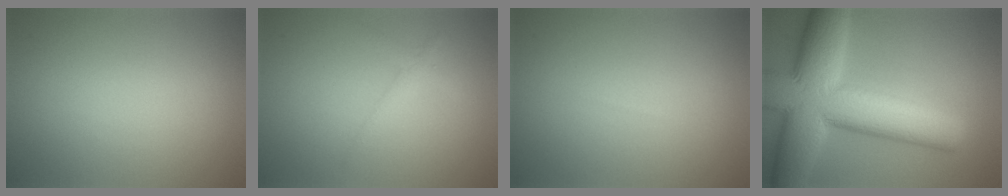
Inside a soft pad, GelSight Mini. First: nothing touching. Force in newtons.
{"total": 1.4, "press": 1.4, "slide": 0.0}
{"total": 0.0}
{"total": 14.6, "press": 14.5, "slide": 0.7}